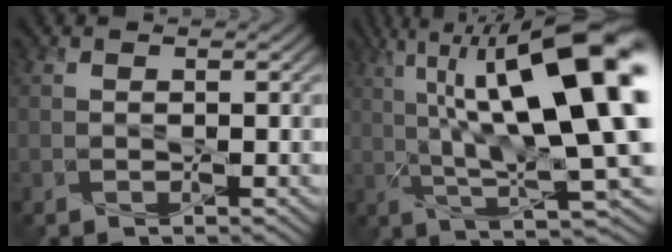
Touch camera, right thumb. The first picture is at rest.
{"total": 18.3, "force": [5.1, 5.2, 16.8], "torque": [-0.278, 0.033, 0.087]}